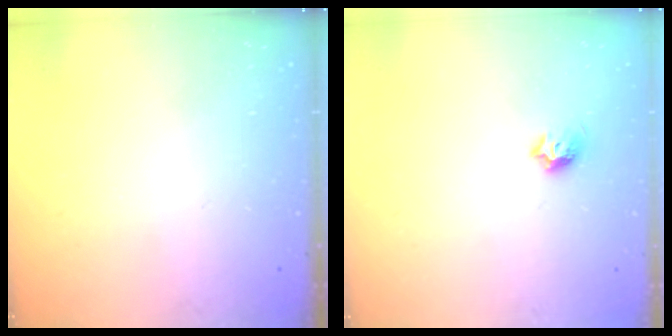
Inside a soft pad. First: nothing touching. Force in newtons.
{"total": 4.9, "press": 4.8, "slide": 0.8}